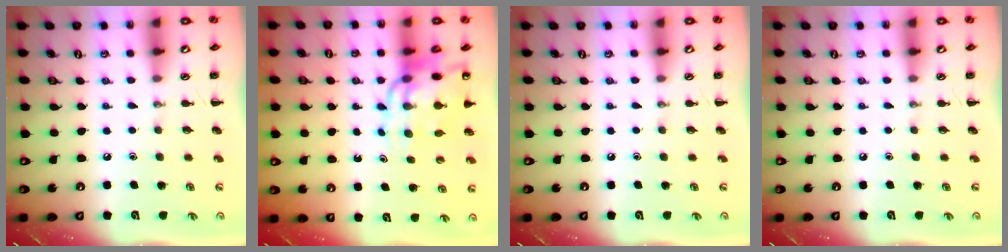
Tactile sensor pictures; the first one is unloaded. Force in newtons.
{"total": 13.1, "press": 12.5, "slide": 4.1}
{"total": 0.0}
{"total": 0.0}